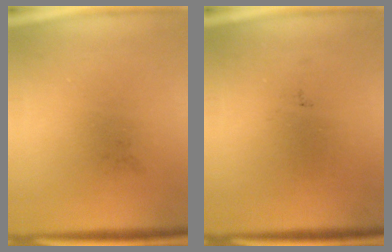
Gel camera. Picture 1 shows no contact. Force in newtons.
{"total": 0.0}